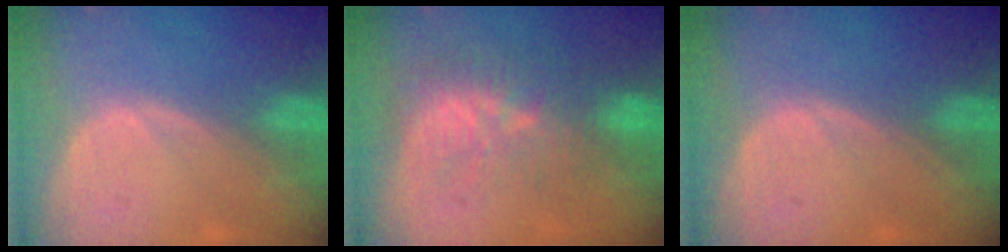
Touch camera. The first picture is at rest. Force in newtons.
{"total": 9.7, "press": 8.9, "slide": 3.8}
{"total": 0.0}